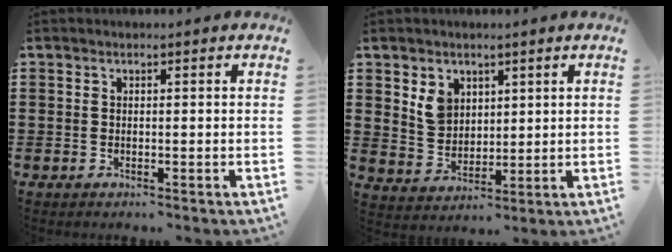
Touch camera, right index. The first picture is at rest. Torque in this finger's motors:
{"motor_torque": [0.08, 0.05, 0.19, 0.09]}